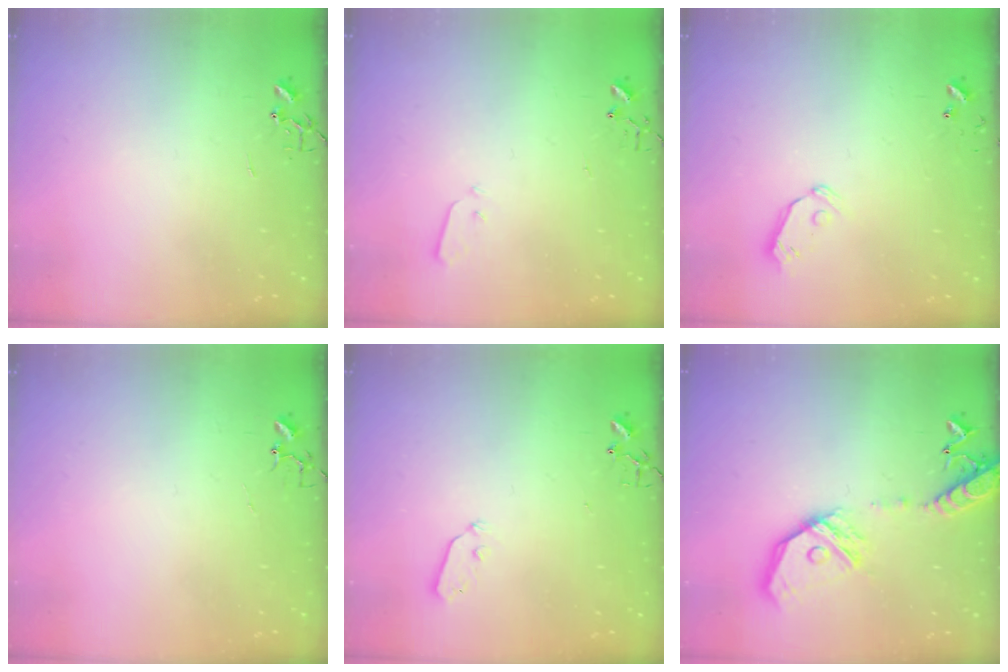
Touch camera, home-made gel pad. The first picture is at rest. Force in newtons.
{"total": 2.8, "press": 2.7, "slide": 0.4}
{"total": 5.8, "press": 5.7, "slide": 0.9}
{"total": 4.0, "press": 4.0, "slide": 0.3}
{"total": 3.1, "press": 3.0, "slide": 0.4}
{"total": 18.2, "press": 17.9, "slide": 3.1}